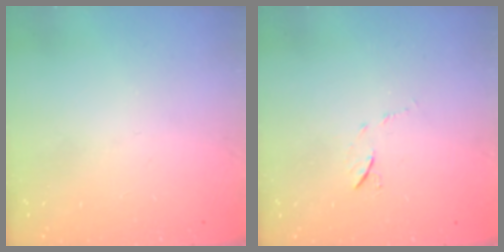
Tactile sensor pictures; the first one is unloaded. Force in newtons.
{"total": 6.1, "press": 6.0, "slide": 0.9}